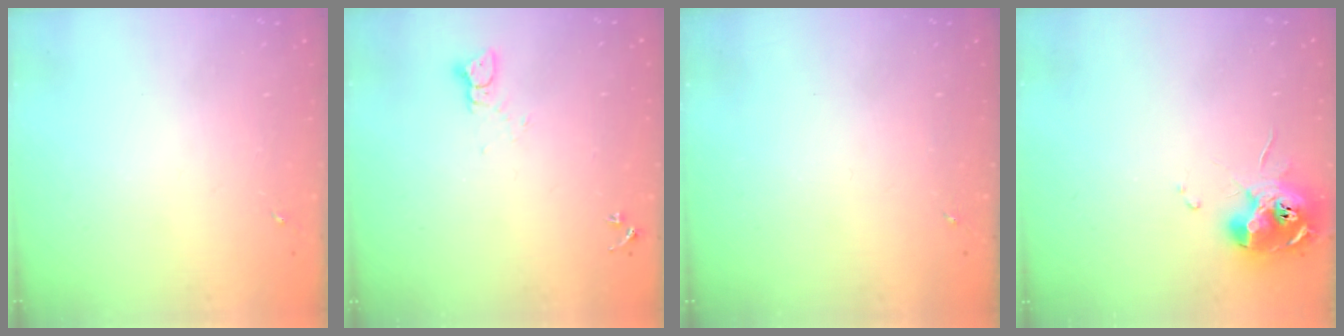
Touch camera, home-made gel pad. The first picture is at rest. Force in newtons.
{"total": 3.3, "press": 3.3, "slide": 0.3}
{"total": 0.0}
{"total": 13.5, "press": 13.5, "slide": 1.2}